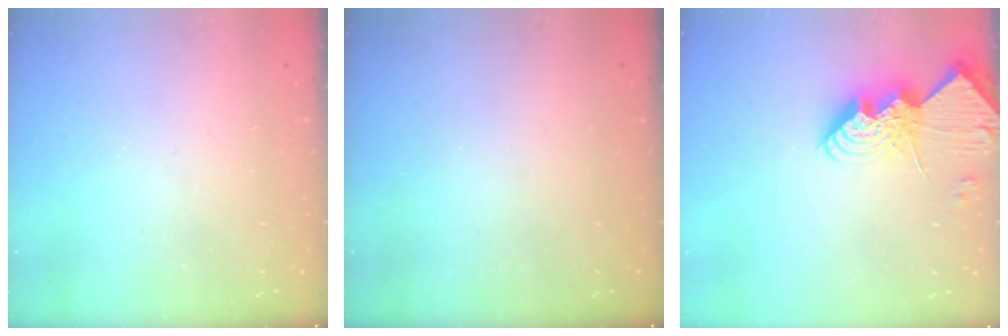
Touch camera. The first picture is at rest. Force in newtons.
{"total": 0.0}
{"total": 13.7, "press": 13.7, "slide": 1.2}